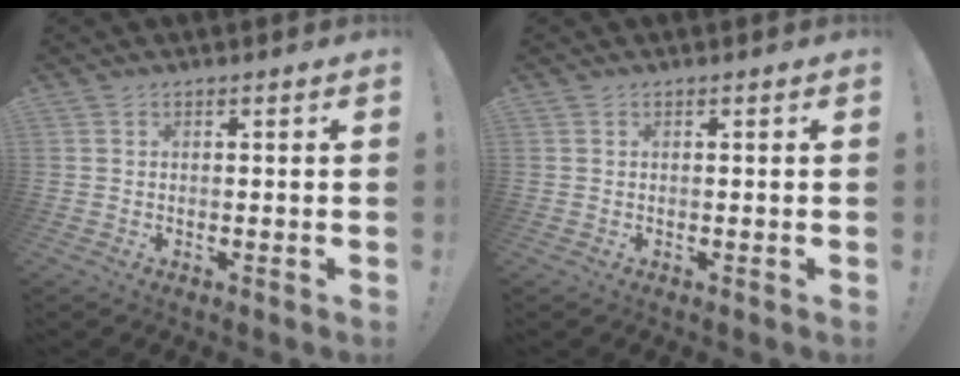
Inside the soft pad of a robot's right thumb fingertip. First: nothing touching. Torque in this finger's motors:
{"motor_torque": [0.00, 0.00, 0.00, 0.00, 0.00]}